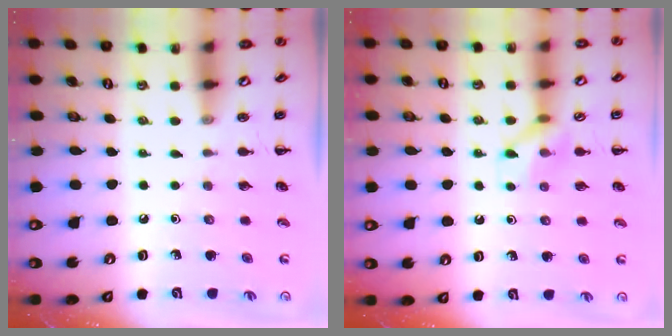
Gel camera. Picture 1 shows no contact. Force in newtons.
{"total": 8.3, "press": 8.3, "slide": 0.4}